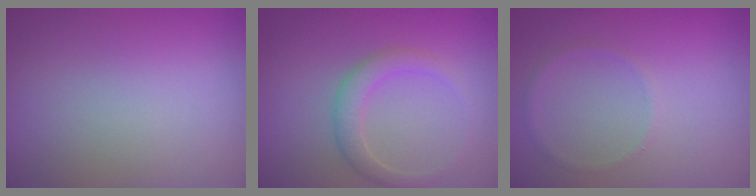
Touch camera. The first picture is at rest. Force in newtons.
{"total": 2.4, "press": 2.4, "slide": 0.2}
{"total": 0.8, "press": 0.8, "slide": 0.1}